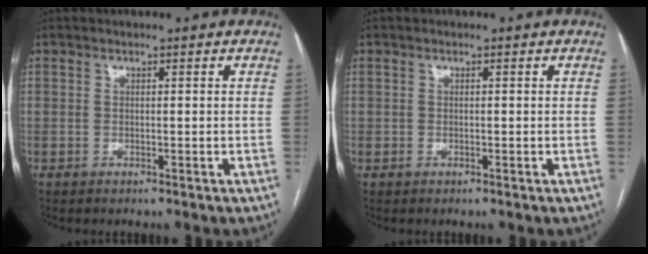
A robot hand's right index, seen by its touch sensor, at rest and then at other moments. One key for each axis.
{"total": 0.0}